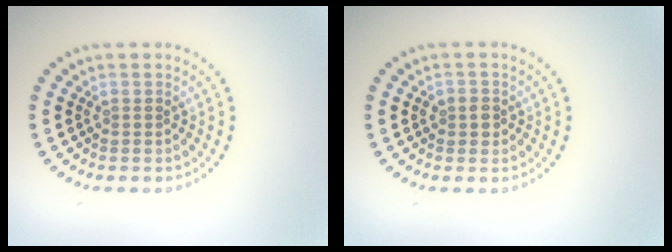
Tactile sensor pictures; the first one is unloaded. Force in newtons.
{"total": 1.5, "press": 1.3, "slide": 0.6}